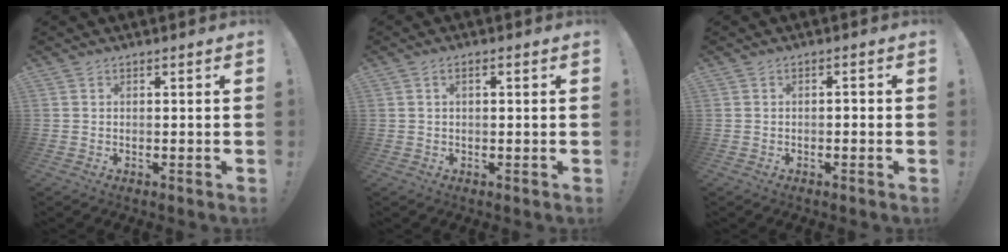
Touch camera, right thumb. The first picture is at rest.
{"total": 1.5, "force": [0.0, 0.5, 1.4], "torque": [-0.030, 0.005, 0.000]}
{"total": 1.1, "force": [-0.8, 0.4, 0.6], "torque": [-0.012, 0.003, -0.015]}